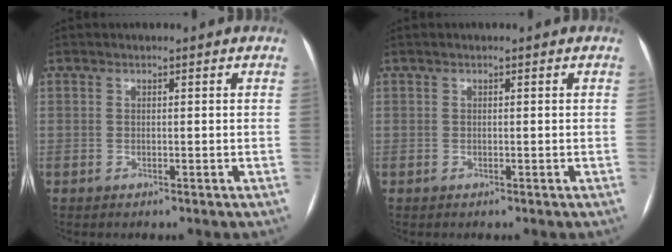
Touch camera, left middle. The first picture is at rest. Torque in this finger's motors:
{"motor_torque": [0.08, 0.08, 0.05, 0.01]}